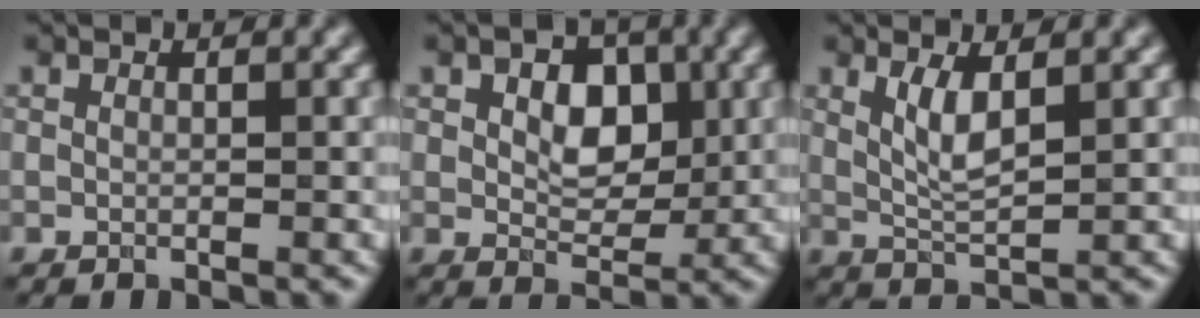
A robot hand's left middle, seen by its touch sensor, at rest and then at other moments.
{"total": 4.0, "force": [0.9, 2.7, 2.9], "torque": [-0.052, 0.001, 0.015]}
{"total": 2.5, "force": [0.9, 0.5, 2.3], "torque": [-0.055, -0.005, 0.031]}